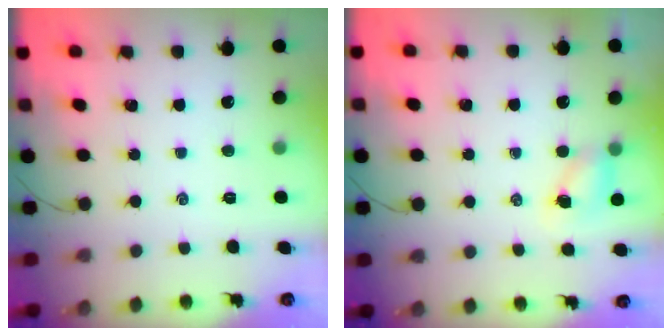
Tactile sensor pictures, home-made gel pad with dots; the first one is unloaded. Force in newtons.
{"total": 4.8, "press": 4.8, "slide": 0.7}